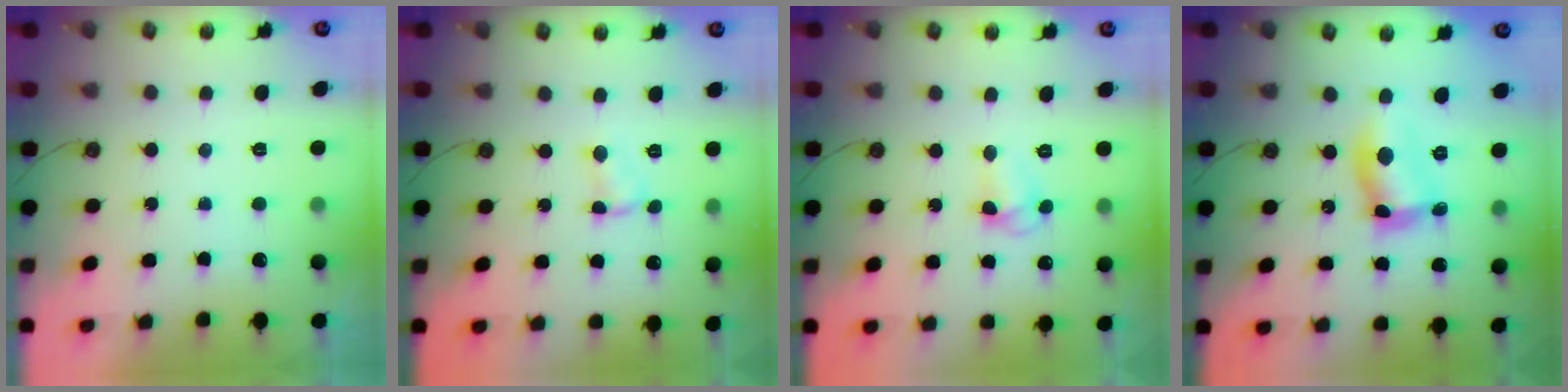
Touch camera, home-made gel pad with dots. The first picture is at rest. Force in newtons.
{"total": 2.7, "press": 2.7, "slide": 0.3}
{"total": 5.2, "press": 5.2, "slide": 0.5}
{"total": 10.3, "press": 10.3, "slide": 1.1}